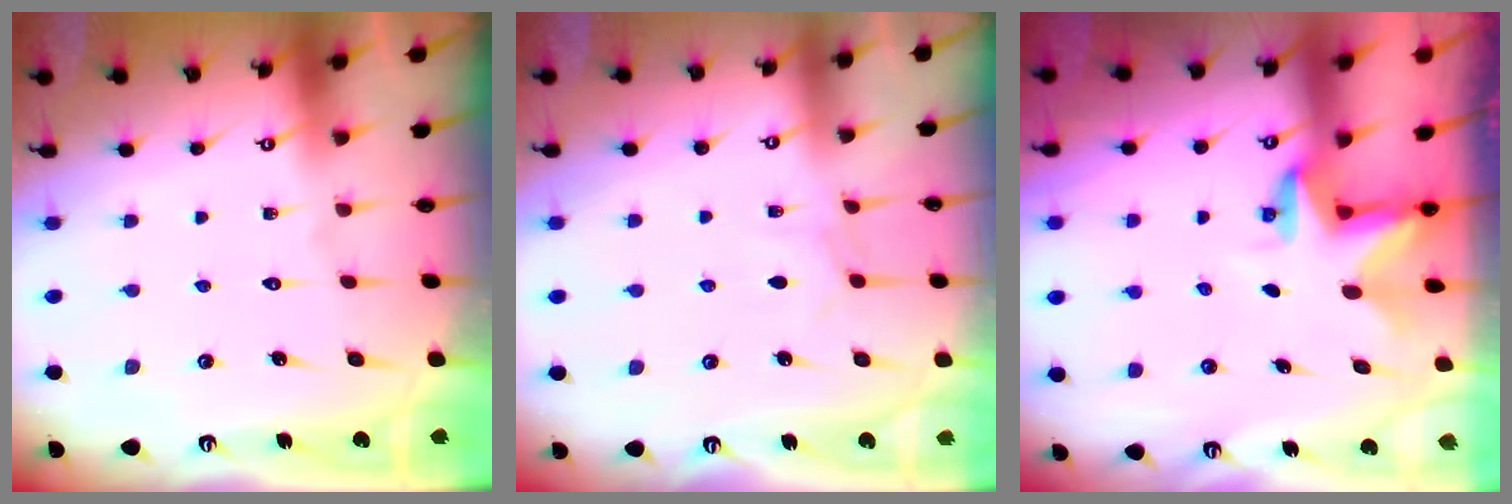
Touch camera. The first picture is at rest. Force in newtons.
{"total": 4.0, "press": 3.9, "slide": 0.6}
{"total": 2.9, "press": 2.9, "slide": 0.2}